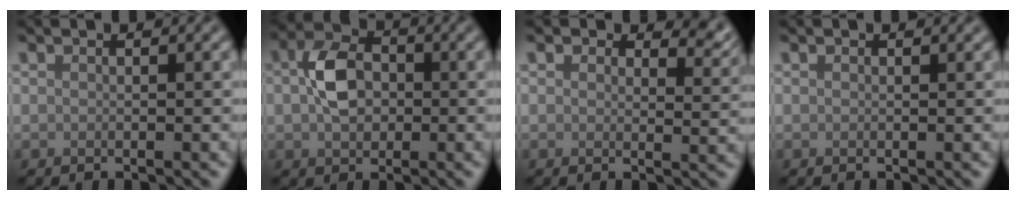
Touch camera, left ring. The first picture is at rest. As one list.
[{"total": 4.5, "force": [0.0, 3.3, 3.1], "torque": [-0.063, 0.002, -0.009]}, {"total": 3.5, "force": [2.2, 1.9, 1.8], "torque": [-0.026, -0.006, 0.027]}, {"total": 0.0}]